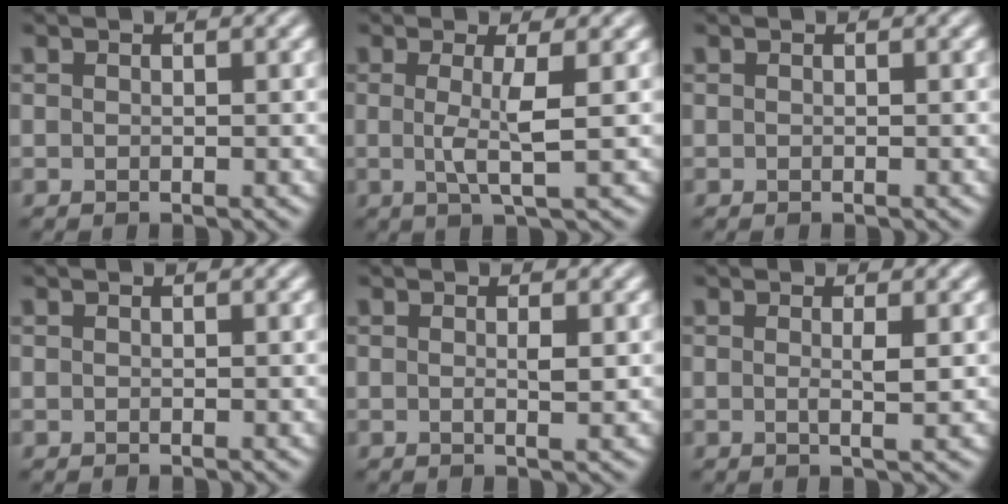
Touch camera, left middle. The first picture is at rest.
{"total": 3.2, "force": [0.1, 0.5, 3.1], "torque": [-0.059, -0.006, -0.002]}
{"total": 0.0}
{"total": 0.0}
{"total": 1.2, "force": [0.1, 0.1, 1.2], "torque": [-0.020, -0.001, -0.001]}
{"total": 1.6, "force": [0.1, 0.2, 1.6], "torque": [-0.028, -0.002, -0.002]}